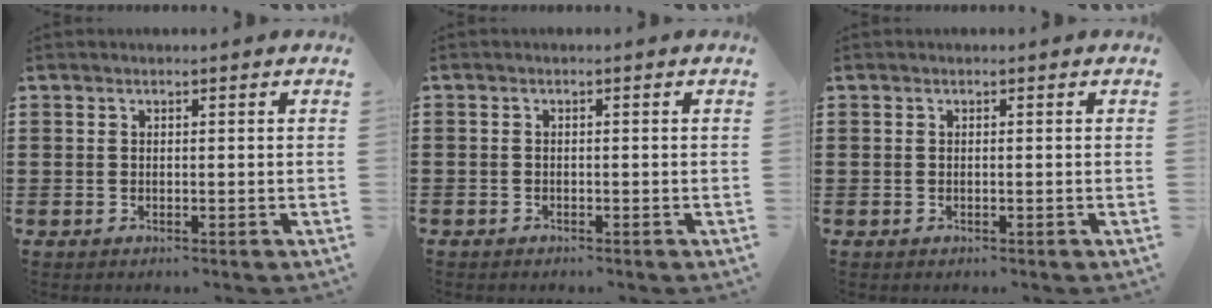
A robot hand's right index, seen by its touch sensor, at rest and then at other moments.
{"total": 0.8, "force": [-0.7, 0.3, 0.1], "torque": [-0.003, 0.001, -0.016]}
{"total": 0.0}